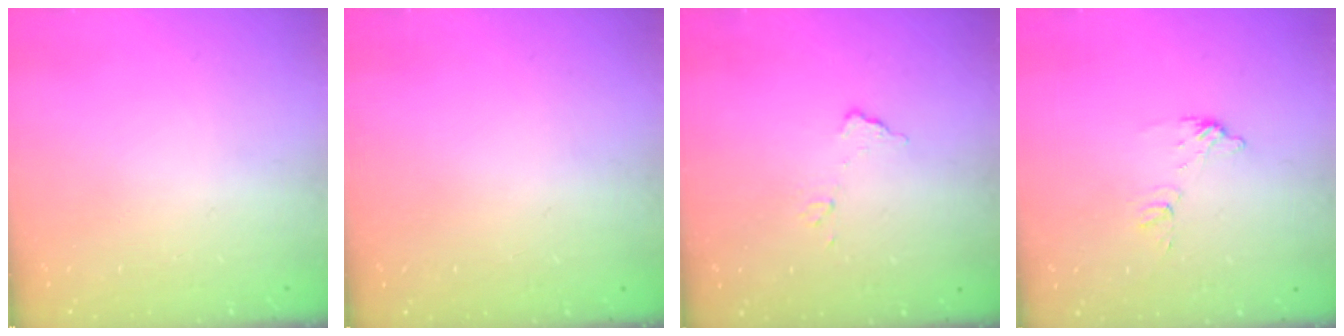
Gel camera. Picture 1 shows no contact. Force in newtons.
{"total": 3.8, "press": 3.8, "slide": 0.2}
{"total": 5.8, "press": 5.8, "slide": 0.3}
{"total": 6.7, "press": 6.7, "slide": 0.2}